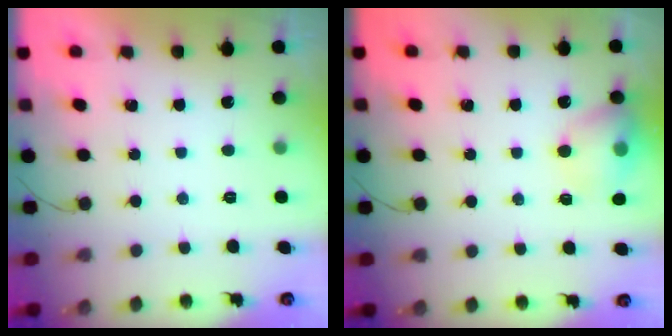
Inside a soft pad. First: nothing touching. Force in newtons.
{"total": 11.3, "press": 11.2, "slide": 1.7}